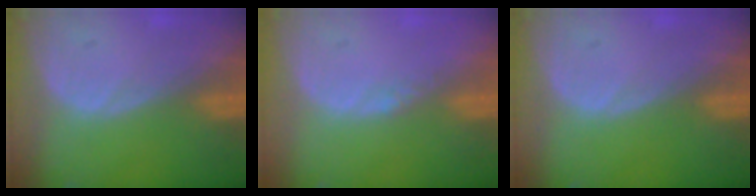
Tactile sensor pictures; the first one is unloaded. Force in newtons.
{"total": 1.0, "press": 0.8, "slide": 0.6}
{"total": 0.0}